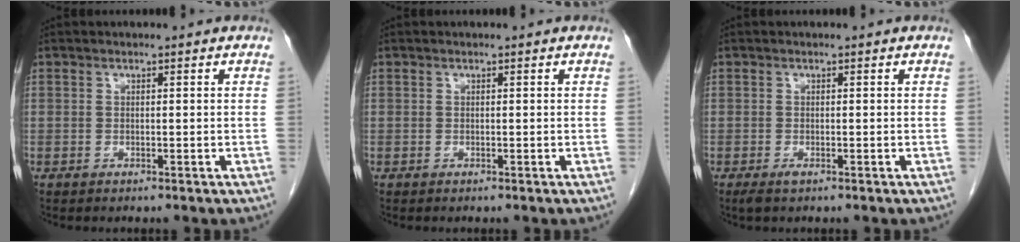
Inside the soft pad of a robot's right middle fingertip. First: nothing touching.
{"total": 0.0}
{"total": 1.2, "force": [-0.7, 0.3, 0.9], "torque": [-0.018, -0.003, -0.010]}